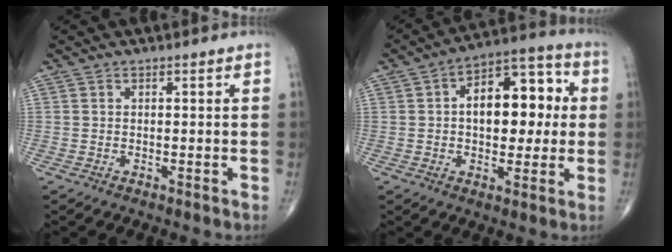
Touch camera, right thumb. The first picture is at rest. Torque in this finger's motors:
{"motor_torque": [0.32, 0.37, 0.39, 0.09, 0.12]}